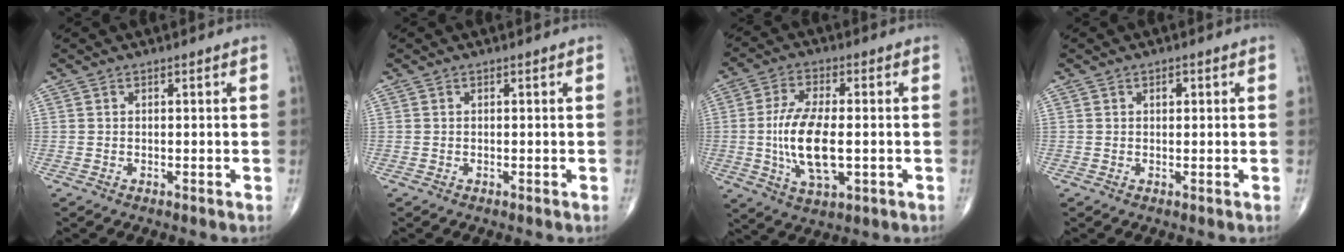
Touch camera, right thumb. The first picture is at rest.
{"total": 0.0}
{"total": 12.7, "force": [-1.2, 5.6, 11.3], "torque": [-0.222, -0.002, -0.019]}
{"total": 1.2, "force": [0.4, 0.8, 0.8], "torque": [-0.007, 0.000, 0.005]}